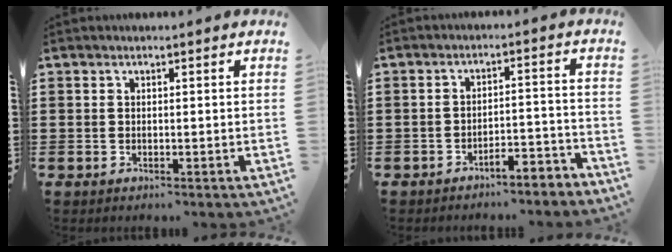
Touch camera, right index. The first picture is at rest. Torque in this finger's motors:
{"motor_torque": [-0.80, 1.33, -0.08, -0.06]}